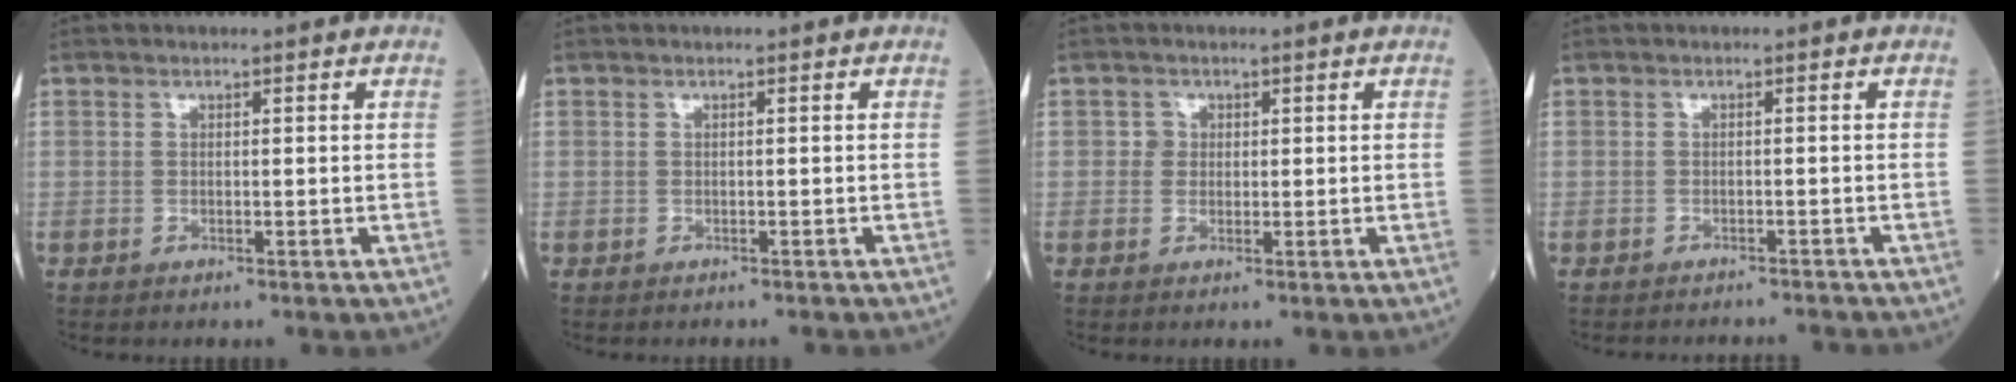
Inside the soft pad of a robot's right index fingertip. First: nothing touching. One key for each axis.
{"total": 0.9, "fx": -0.8, "fy": 0.5, "fz": -0.1, "tx": -0.002, "ty": 0.004, "tz": -0.013}
{"total": 1.3, "fx": 0.2, "fy": 1.3, "fz": 0.2, "tx": 0.002, "ty": 0.002, "tz": 0.002}
{"total": 6.7, "fx": -6.5, "fy": 1.3, "fz": 0.6, "tx": -0.003, "ty": 0.006, "tz": -0.078}